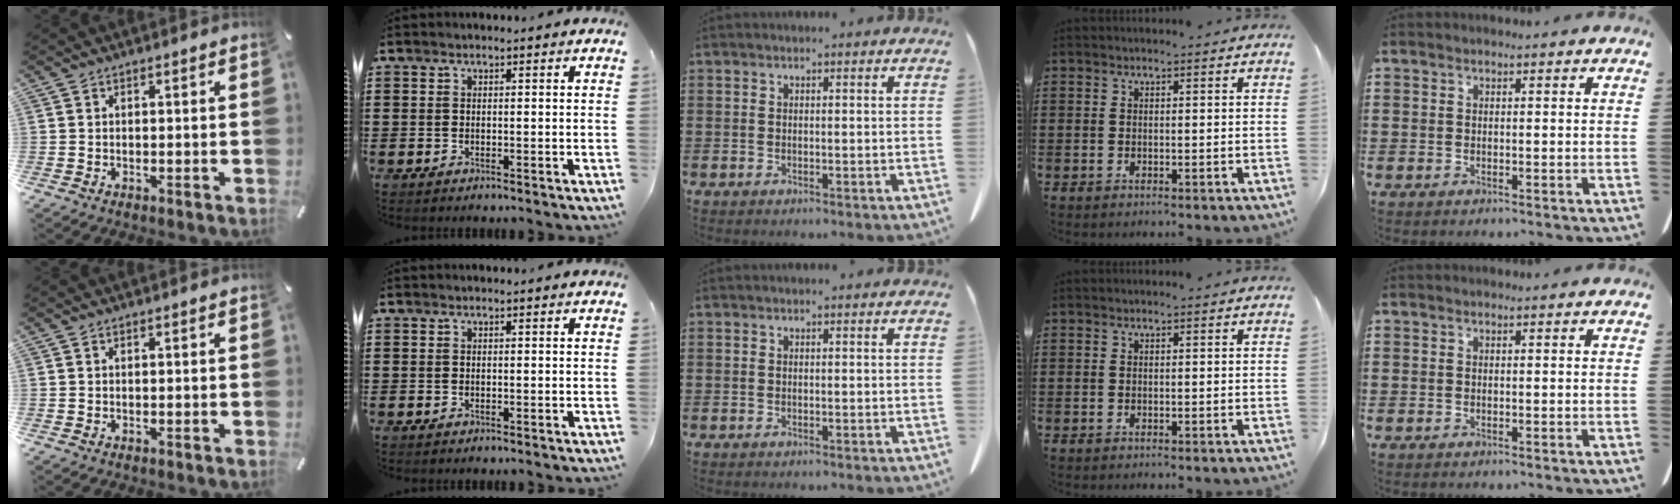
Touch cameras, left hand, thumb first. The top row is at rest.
{}